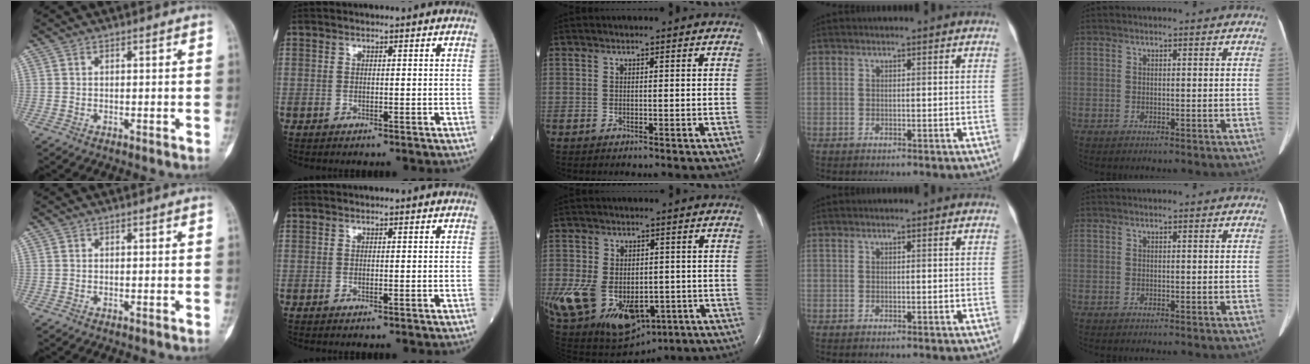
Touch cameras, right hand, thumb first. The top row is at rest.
{"middle": {"total": 24.3, "force": [-9.1, 16.6, 15.2], "torque": [-0.359, -0.018, -0.118]}}